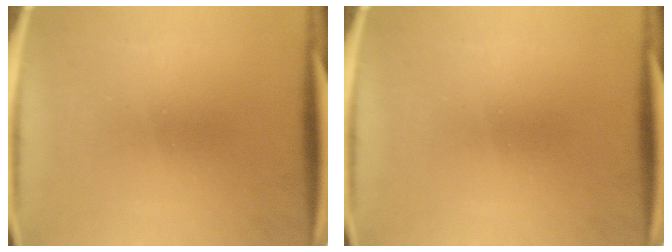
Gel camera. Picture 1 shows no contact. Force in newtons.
{"total": 0.0}